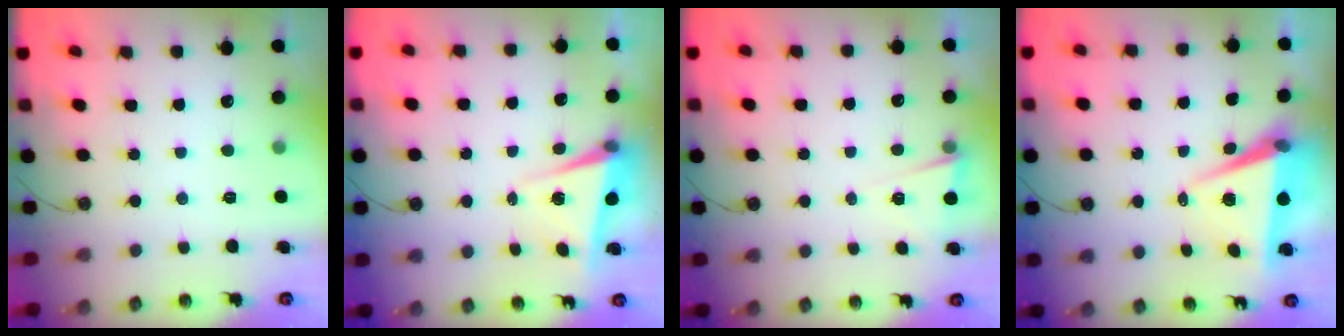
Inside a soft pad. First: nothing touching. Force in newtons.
{"total": 5.4, "press": 5.3, "slide": 1.2}
{"total": 2.9, "press": 2.6, "slide": 1.3}
{"total": 7.0, "press": 5.6, "slide": 4.3}